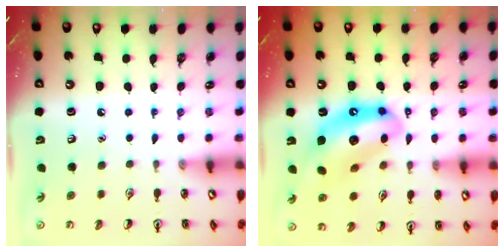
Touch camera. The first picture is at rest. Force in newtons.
{"total": 14.9, "press": 14.1, "slide": 4.7}